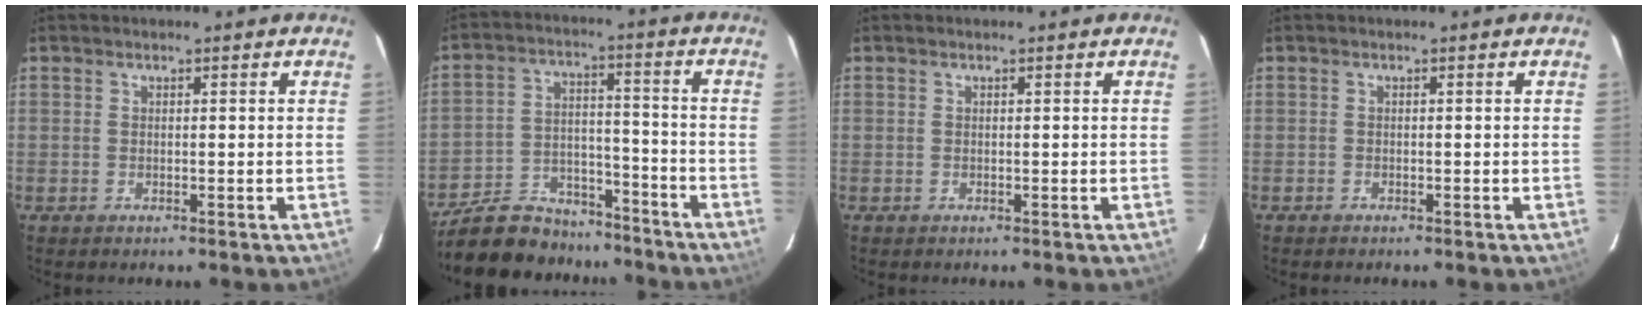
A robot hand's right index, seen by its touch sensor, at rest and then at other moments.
{"total": 16.7, "force": [-14.3, 7.0, 5.2], "torque": [-0.130, 0.023, -0.217]}
{"total": 0.0}
{"total": 0.6, "force": [-0.5, 0.3, 0.0], "torque": [-0.002, 0.002, -0.011]}